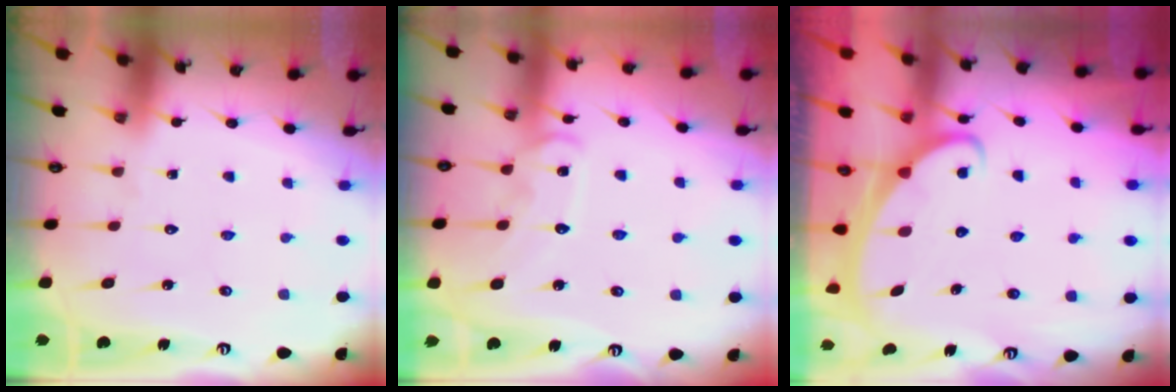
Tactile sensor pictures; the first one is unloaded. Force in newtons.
{"total": 10.9, "press": 10.8, "slide": 0.7}
{"total": 2.7, "press": 2.7, "slide": 0.4}